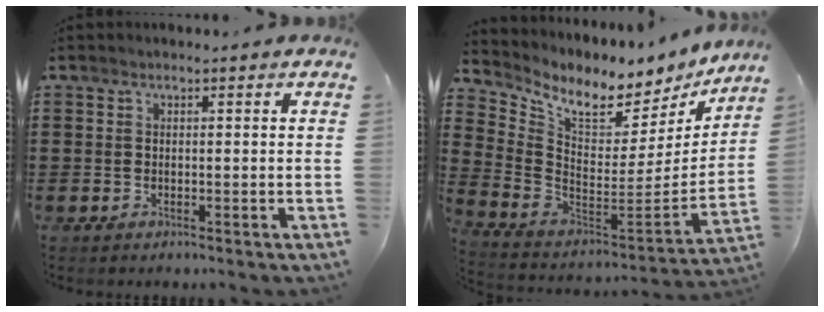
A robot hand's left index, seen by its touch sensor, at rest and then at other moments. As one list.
[{"total": 6.7, "force": [5.5, 2.4, 2.8], "torque": [-0.077, -0.060, 0.090]}]